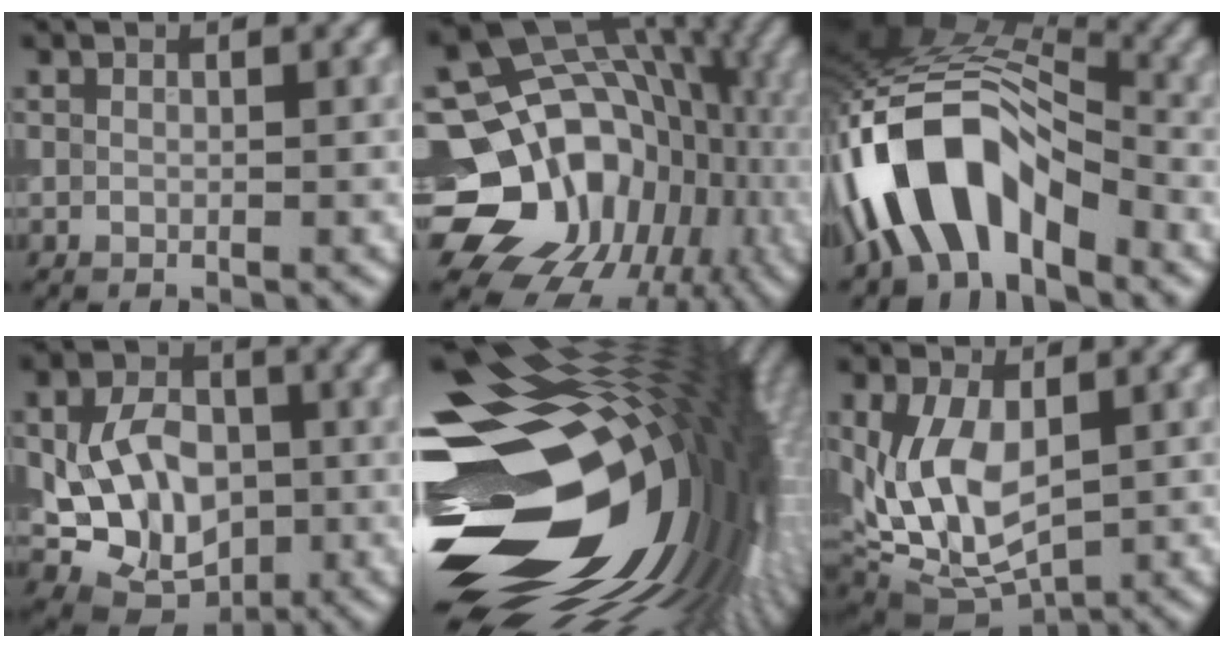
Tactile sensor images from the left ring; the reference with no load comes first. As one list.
[{"total": 18.9, "force": [-4.8, 15.8, 9.2], "torque": [-0.141, -0.003, -0.079]}, {"total": 10.9, "force": [-5.2, 5.5, 7.8], "torque": [-0.148, 0.014, -0.102]}, {"total": 8.7, "force": [-0.4, 6.6, 5.6], "torque": [-0.108, -0.010, 0.000]}, {"total": 22.1, "force": [-2.1, 12.9, 17.8], "torque": [-0.306, -0.027, -0.046]}, {"total": 8.6, "force": [0.5, 5.1, 6.9], "torque": [-0.157, -0.010, 0.014]}]